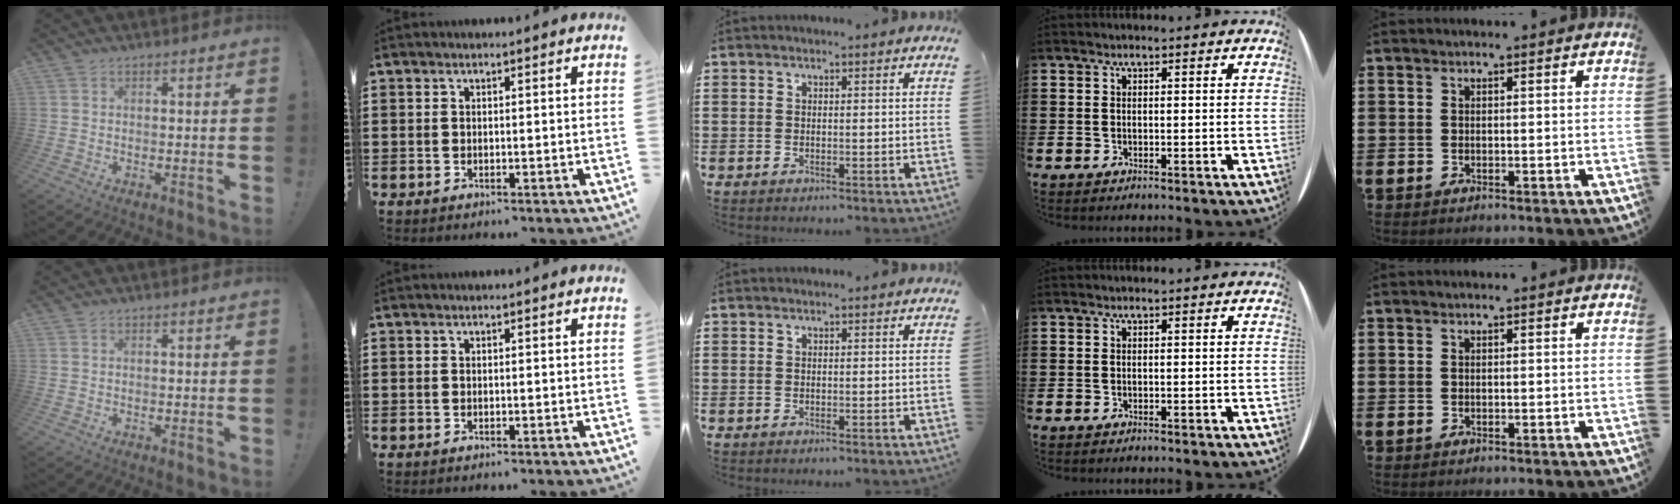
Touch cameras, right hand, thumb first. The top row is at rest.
{}